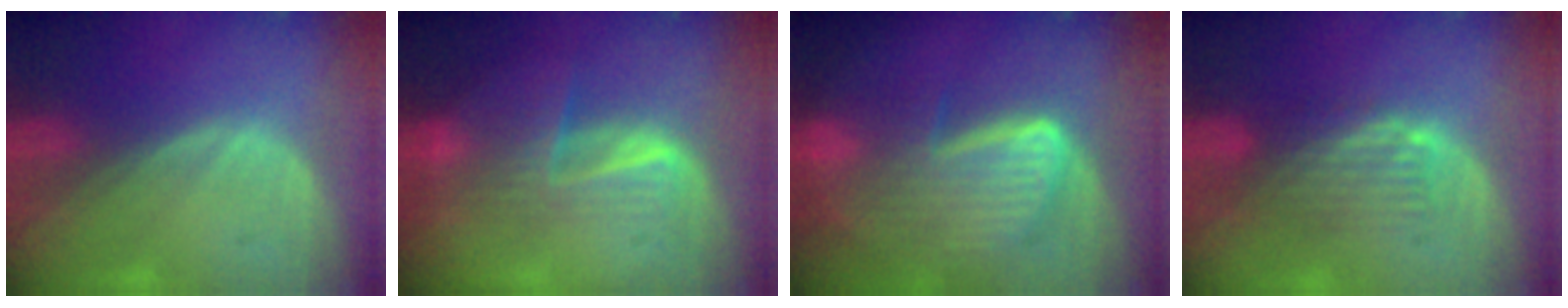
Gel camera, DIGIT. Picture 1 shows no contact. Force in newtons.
{"total": 6.5, "press": 6.2, "slide": 1.9}
{"total": 9.1, "press": 8.0, "slide": 4.5}
{"total": 5.0, "press": 4.3, "slide": 2.6}